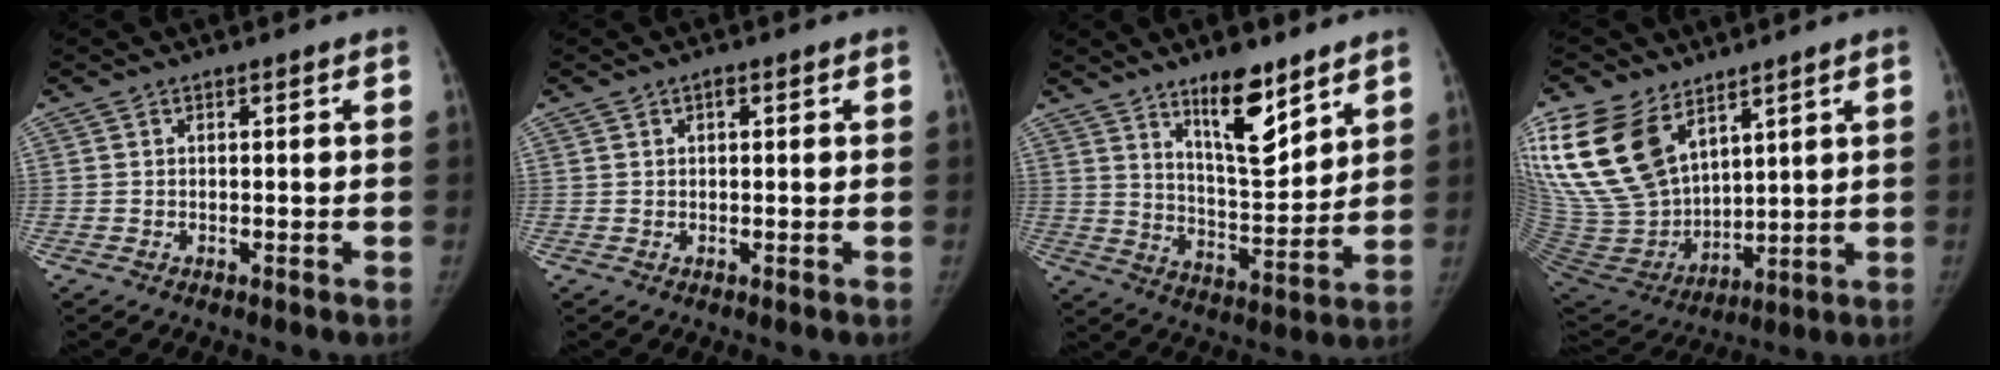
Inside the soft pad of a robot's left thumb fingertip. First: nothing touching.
{"total": 1.0, "force": [0.3, 0.8, 0.6], "torque": [-0.003, 0.002, 0.001]}
{"total": 12.5, "force": [8.2, 4.2, 8.5], "torque": [-0.106, -0.065, 0.142]}
{"total": 22.7, "force": [11.8, 13.8, 13.6], "torque": [-0.286, -0.037, 0.242]}